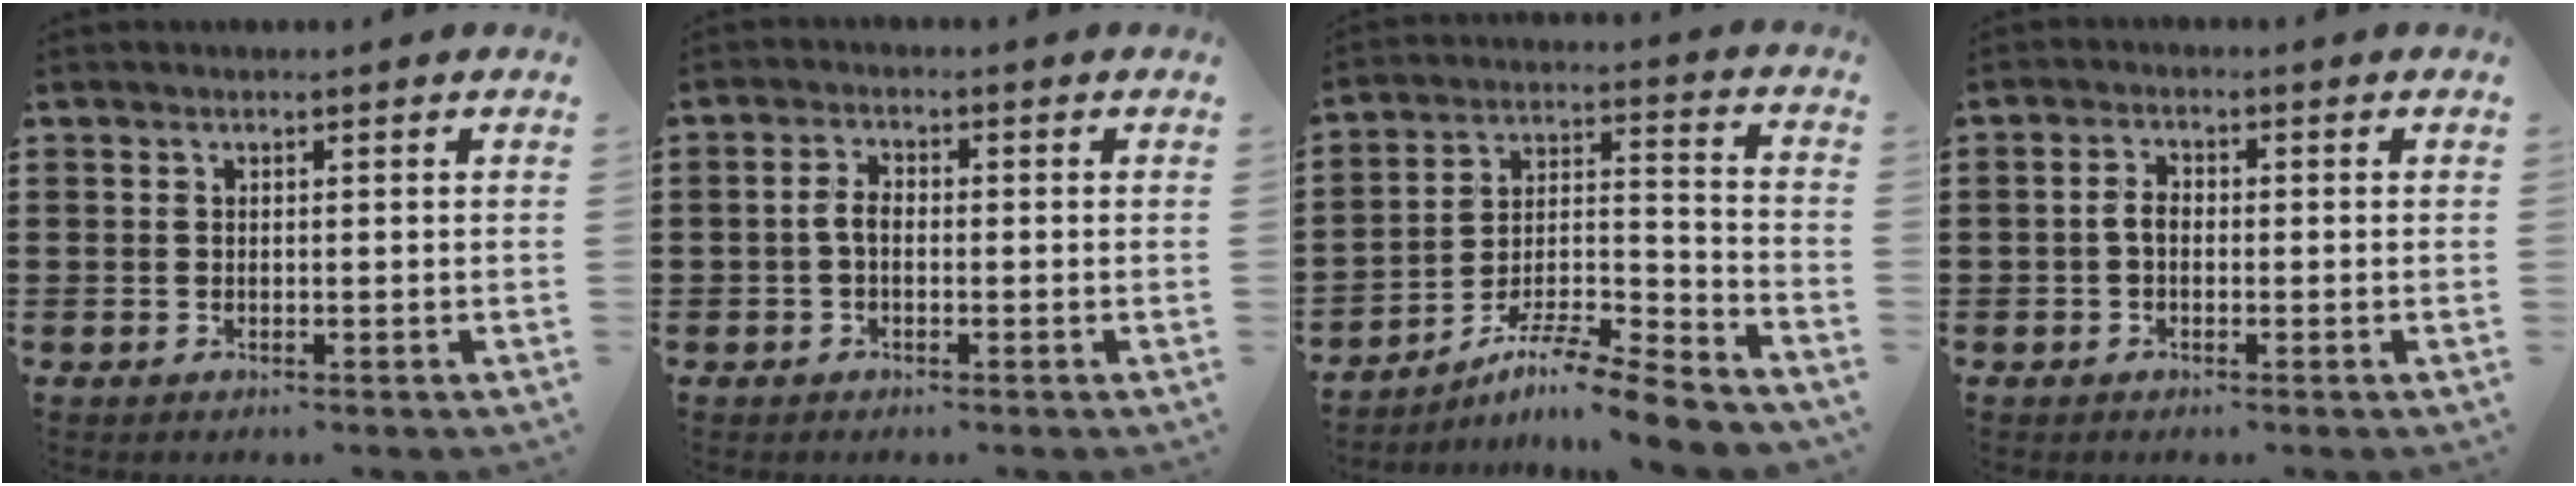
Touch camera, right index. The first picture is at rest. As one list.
[{"total": 2.4, "force": [-0.4, 1.0, 2.2], "torque": [-0.053, -0.002, -0.012]}, {"total": 8.5, "force": [-7.4, -0.2, 4.1], "torque": [-0.056, 0.009, -0.144]}, {"total": 2.0, "force": [-0.4, 0.9, 1.8], "torque": [-0.045, -0.002, -0.011]}]